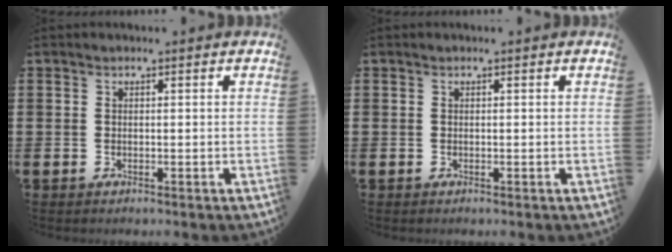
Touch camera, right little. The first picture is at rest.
{"total": 0.0}